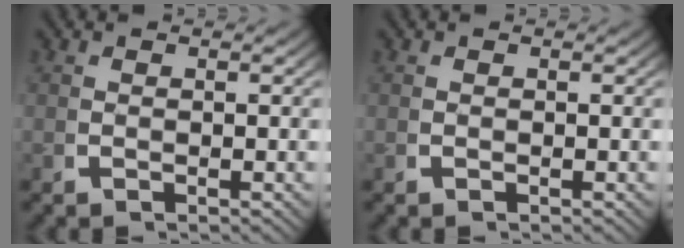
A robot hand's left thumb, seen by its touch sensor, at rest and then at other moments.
{"total": 0.0}